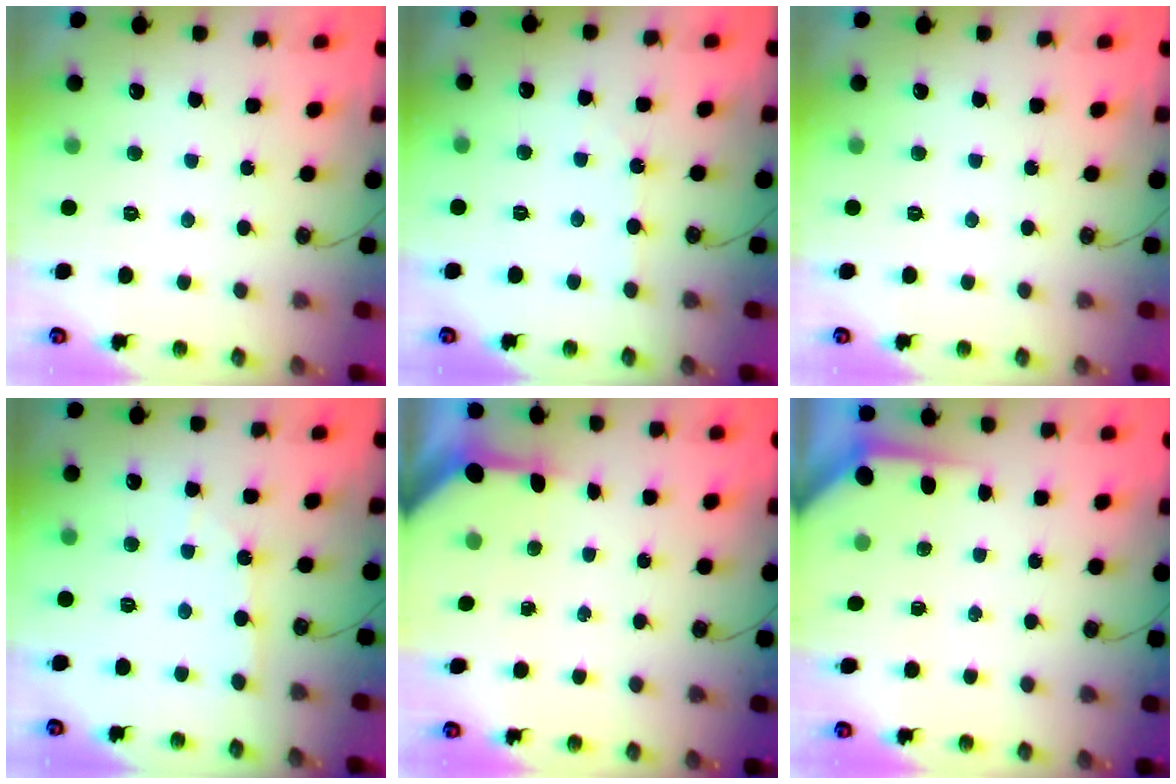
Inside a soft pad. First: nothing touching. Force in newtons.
{"total": 2.2, "press": 2.2, "slide": 0.4}
{"total": 0.0}
{"total": 2.2, "press": 2.2, "slide": 0.4}
{"total": 3.5, "press": 3.5, "slide": 0.4}
{"total": 3.6, "press": 3.6, "slide": 0.4}